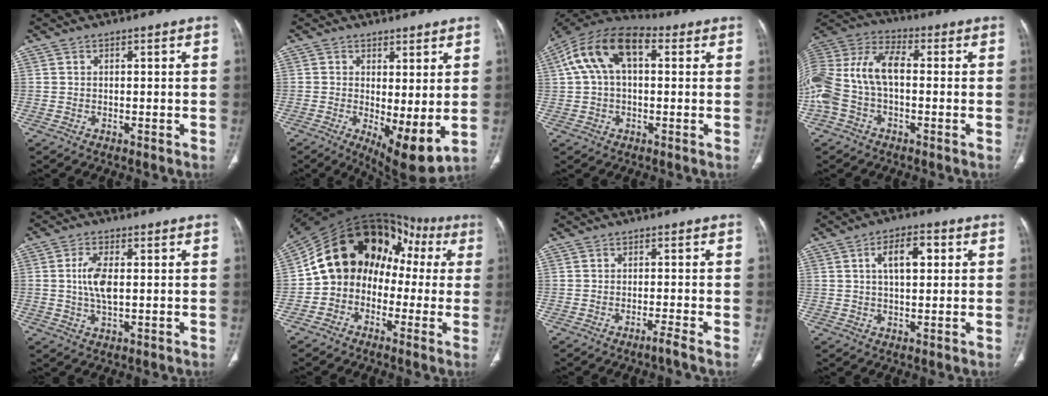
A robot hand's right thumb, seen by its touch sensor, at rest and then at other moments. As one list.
[{"total": 10.7, "force": [-0.1, 3.9, 10.0], "torque": [-0.159, -0.022, 0.012]}, {"total": 14.3, "force": [3.7, 7.9, 11.4], "torque": [-0.212, 0.042, 0.059]}, {"total": 17.4, "force": [-1.2, 10.3, 14.0], "torque": [-0.313, 0.036, -0.025]}, {"total": 6.0, "force": [0.4, 2.8, 5.3], "torque": [-0.110, 0.000, 0.006]}, {"total": 17.5, "force": [0.3, 14.1, 10.4], "torque": [-0.114, 0.071, -0.003]}, {"total": 1.7, "force": [-1.3, -0.5, 0.9], "torque": [-0.023, 0.006, -0.024]}, {"total": 7.2, "force": [1.8, 3.6, 6.0], "torque": [-0.092, 0.010, 0.027]}]